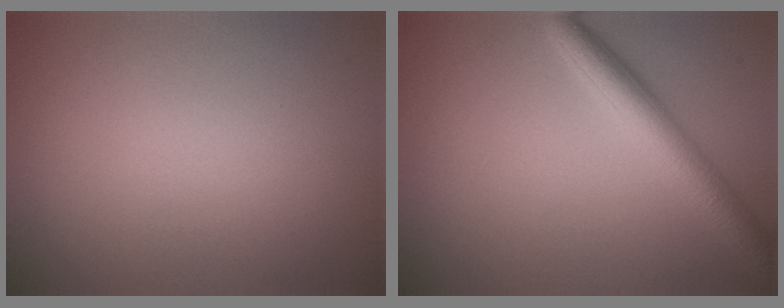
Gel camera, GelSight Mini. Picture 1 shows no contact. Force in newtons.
{"total": 4.2, "press": 4.2, "slide": 0.2}